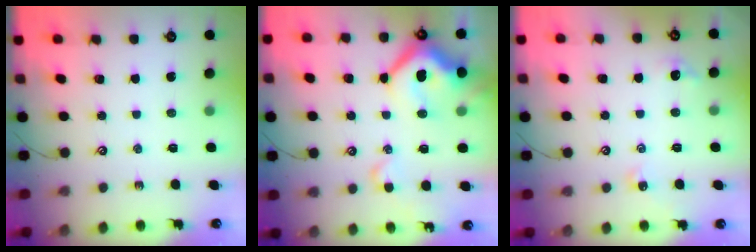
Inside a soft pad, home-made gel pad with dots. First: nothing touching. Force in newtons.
{"total": 16.4, "press": 16.2, "slide": 2.5}
{"total": 2.7, "press": 2.6, "slide": 0.5}